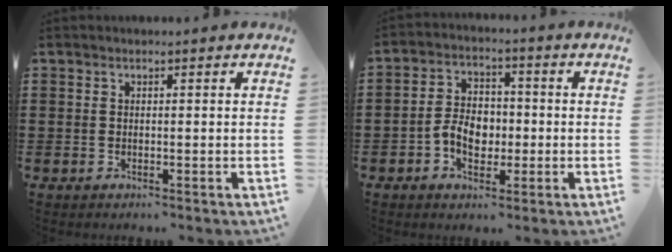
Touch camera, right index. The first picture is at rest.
{"total": 5.6, "force": [-1.4, 4.0, 3.7], "torque": [-0.078, 0.003, -0.031]}